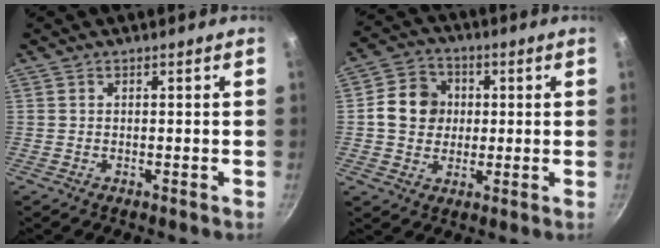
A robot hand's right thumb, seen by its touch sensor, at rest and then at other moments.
{"total": 9.6, "force": [0.8, 8.4, 4.5], "torque": [-0.048, 0.011, 0.002]}